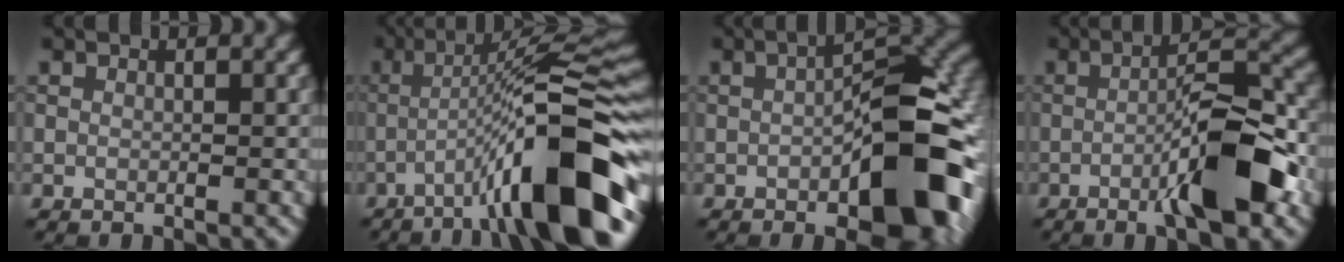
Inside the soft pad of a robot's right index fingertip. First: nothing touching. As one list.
[{"total": 13.2, "force": [-5.9, 2.2, 11.6], "torque": [-0.167, 0.022, -0.092]}, {"total": 12.1, "force": [-3.3, 4.8, 10.6], "torque": [-0.134, 0.012, -0.056]}, {"total": 8.7, "force": [-3.2, 1.8, 7.9], "torque": [-0.123, 0.013, -0.056]}]